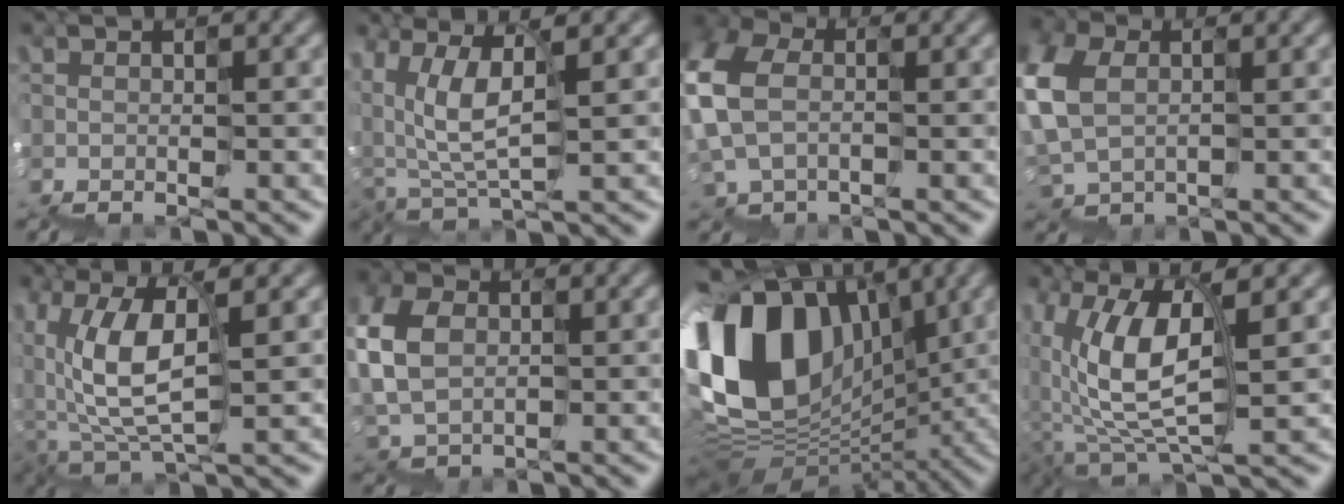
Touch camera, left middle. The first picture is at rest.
{"total": 3.5, "force": [2.3, 1.5, 2.2], "torque": [-0.068, 0.019, 0.042]}
{"total": 4.7, "force": [0.5, 4.1, 2.4], "torque": [-0.089, 0.016, 0.003]}
{"total": 4.0, "force": [0.9, 3.5, 1.8], "torque": [-0.073, 0.016, 0.014]}
{"total": 4.9, "force": [1.7, 2.8, 3.6], "torque": [-0.096, 0.018, 0.029]}
{"total": 4.5, "force": [0.8, 3.9, 2.0], "torque": [-0.068, 0.025, 0.011]}
{"total": 13.7, "force": [4.1, 10.4, 7.9], "torque": [-0.174, 0.047, 0.060]}
{"total": 5.8, "force": [1.9, 3.1, 4.5], "torque": [-0.107, 0.012, 0.034]}